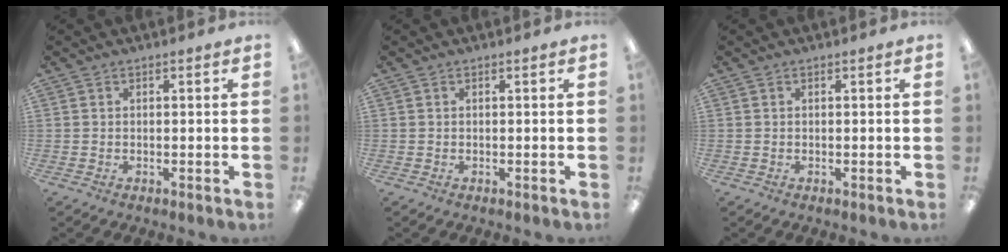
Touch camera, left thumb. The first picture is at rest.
{"total": 0.0}
{"total": 0.0}